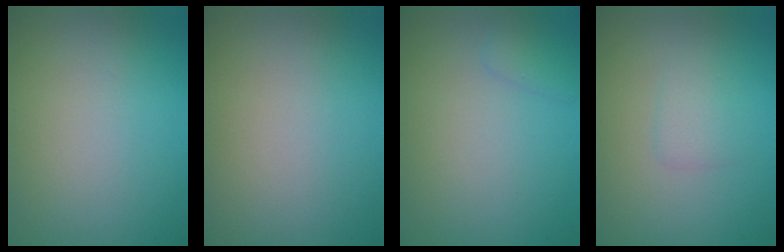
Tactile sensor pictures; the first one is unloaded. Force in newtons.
{"total": 0.0}
{"total": 1.0, "press": 1.0, "slide": 0.1}
{"total": 1.3, "press": 1.2, "slide": 0.0}